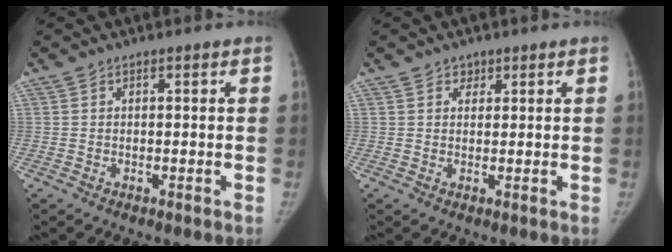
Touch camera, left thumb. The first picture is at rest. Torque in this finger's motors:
{"motor_torque": [-0.15, -0.11, -0.01, 0.59, 0.00]}